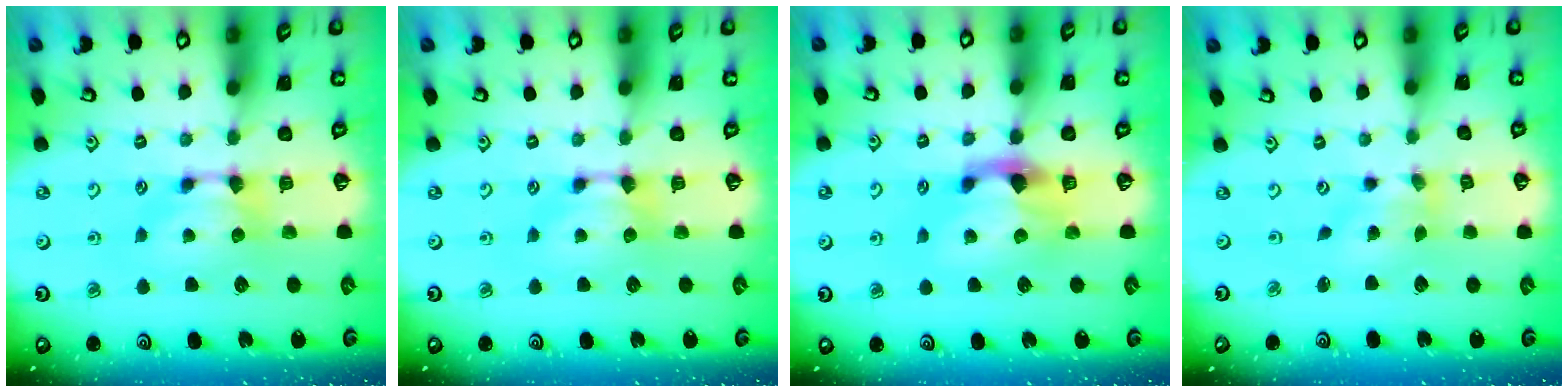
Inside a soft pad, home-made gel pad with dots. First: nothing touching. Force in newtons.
{"total": 0.0}
{"total": 3.1, "press": 2.8, "slide": 1.3}
{"total": 1.6, "press": 0.6, "slide": 1.5}